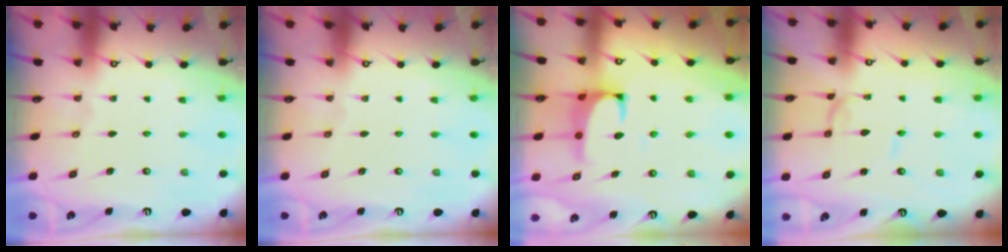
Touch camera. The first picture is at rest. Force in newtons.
{"total": 0.0}
{"total": 1.7, "press": 1.6, "slide": 0.7}
{"total": 1.1, "press": 1.1, "slide": 0.0}